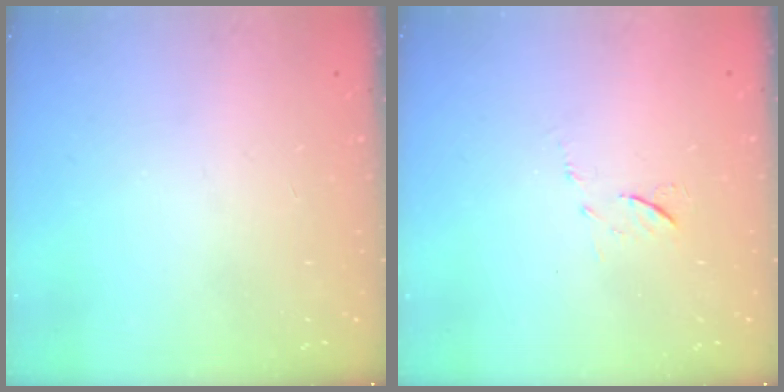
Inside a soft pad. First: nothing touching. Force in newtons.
{"total": 5.6, "press": 5.6, "slide": 0.6}